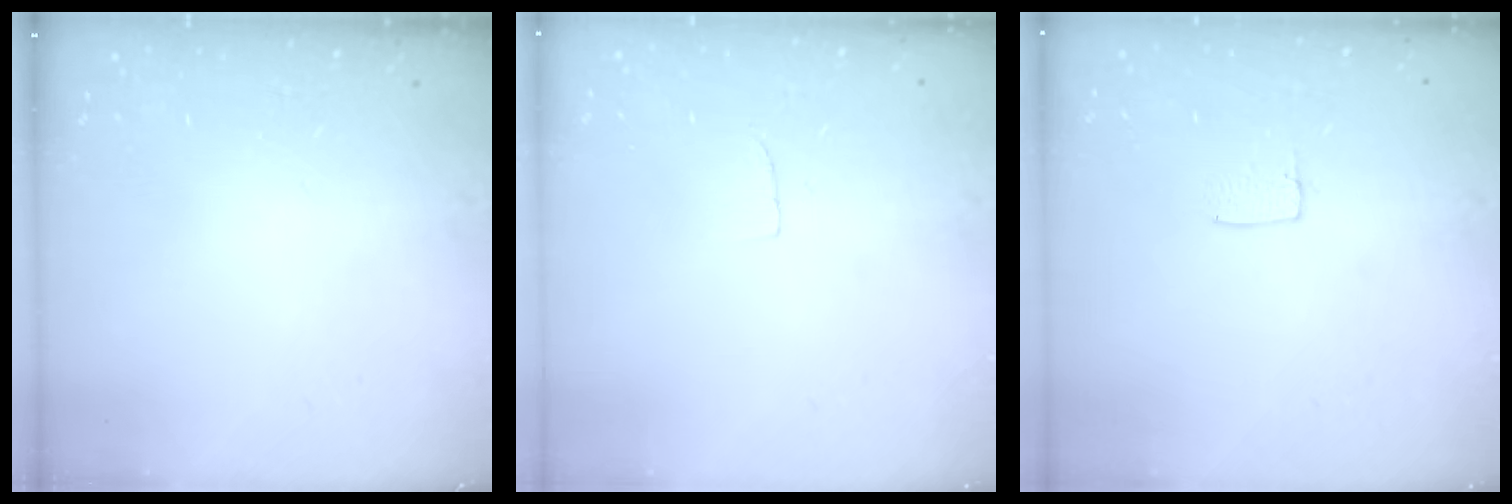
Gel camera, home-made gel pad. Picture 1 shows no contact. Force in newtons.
{"total": 2.7, "press": 2.7, "slide": 0.2}
{"total": 4.2, "press": 4.2, "slide": 0.3}